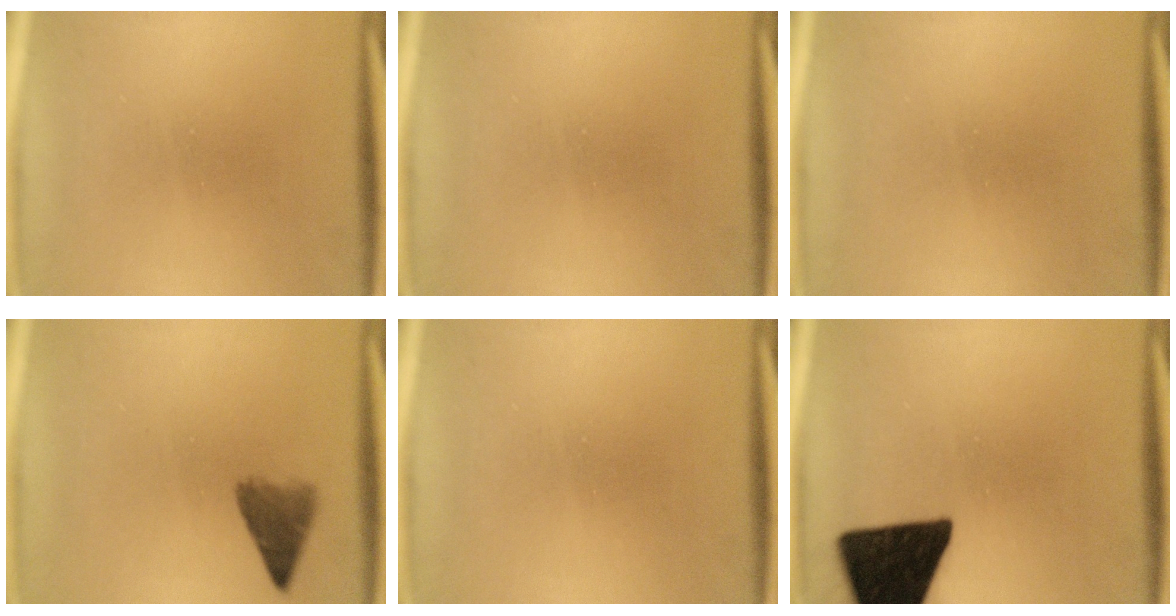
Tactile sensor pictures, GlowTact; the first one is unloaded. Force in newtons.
{"total": 0.0}
{"total": 1.6}
{"total": 4.6}
{"total": 0.0}
{"total": 18.6}